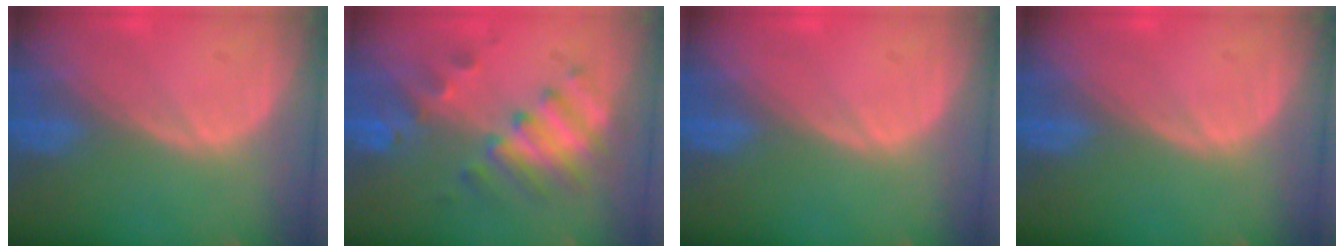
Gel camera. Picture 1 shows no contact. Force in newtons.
{"total": 7.6, "press": 7.0, "slide": 3.0}
{"total": 0.0}
{"total": 0.0}